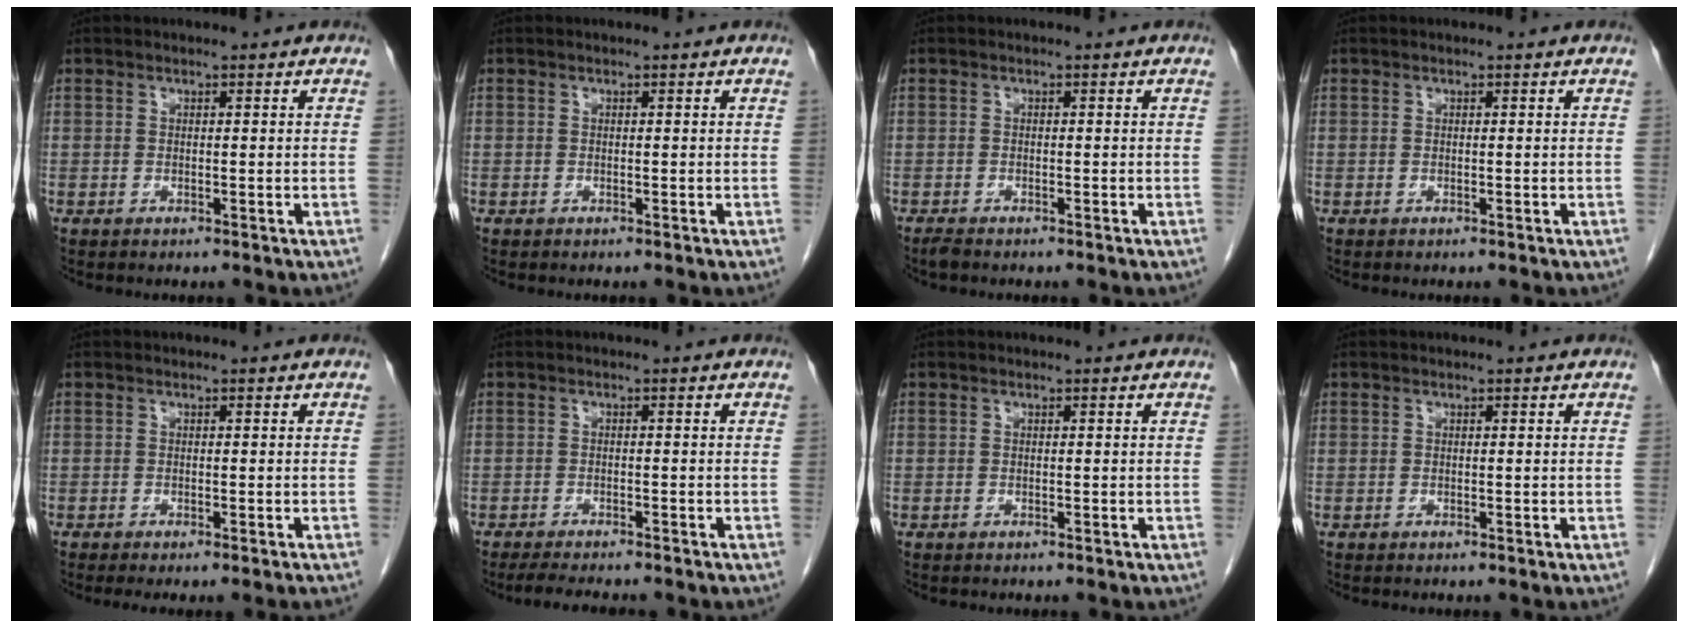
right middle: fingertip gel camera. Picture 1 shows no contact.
{"total": 0.0}
{"total": 1.0, "force": [-0.9, 0.2, 0.4], "torque": [-0.016, -0.003, -0.017]}
{"total": 0.0}
{"total": 3.7, "force": [-3.3, -0.3, 1.8], "torque": [-0.016, -0.004, -0.043]}
{"total": 5.9, "force": [-5.1, 0.8, 2.8], "torque": [-0.043, -0.011, -0.073]}
{"total": 0.0}
{"total": 0.0}